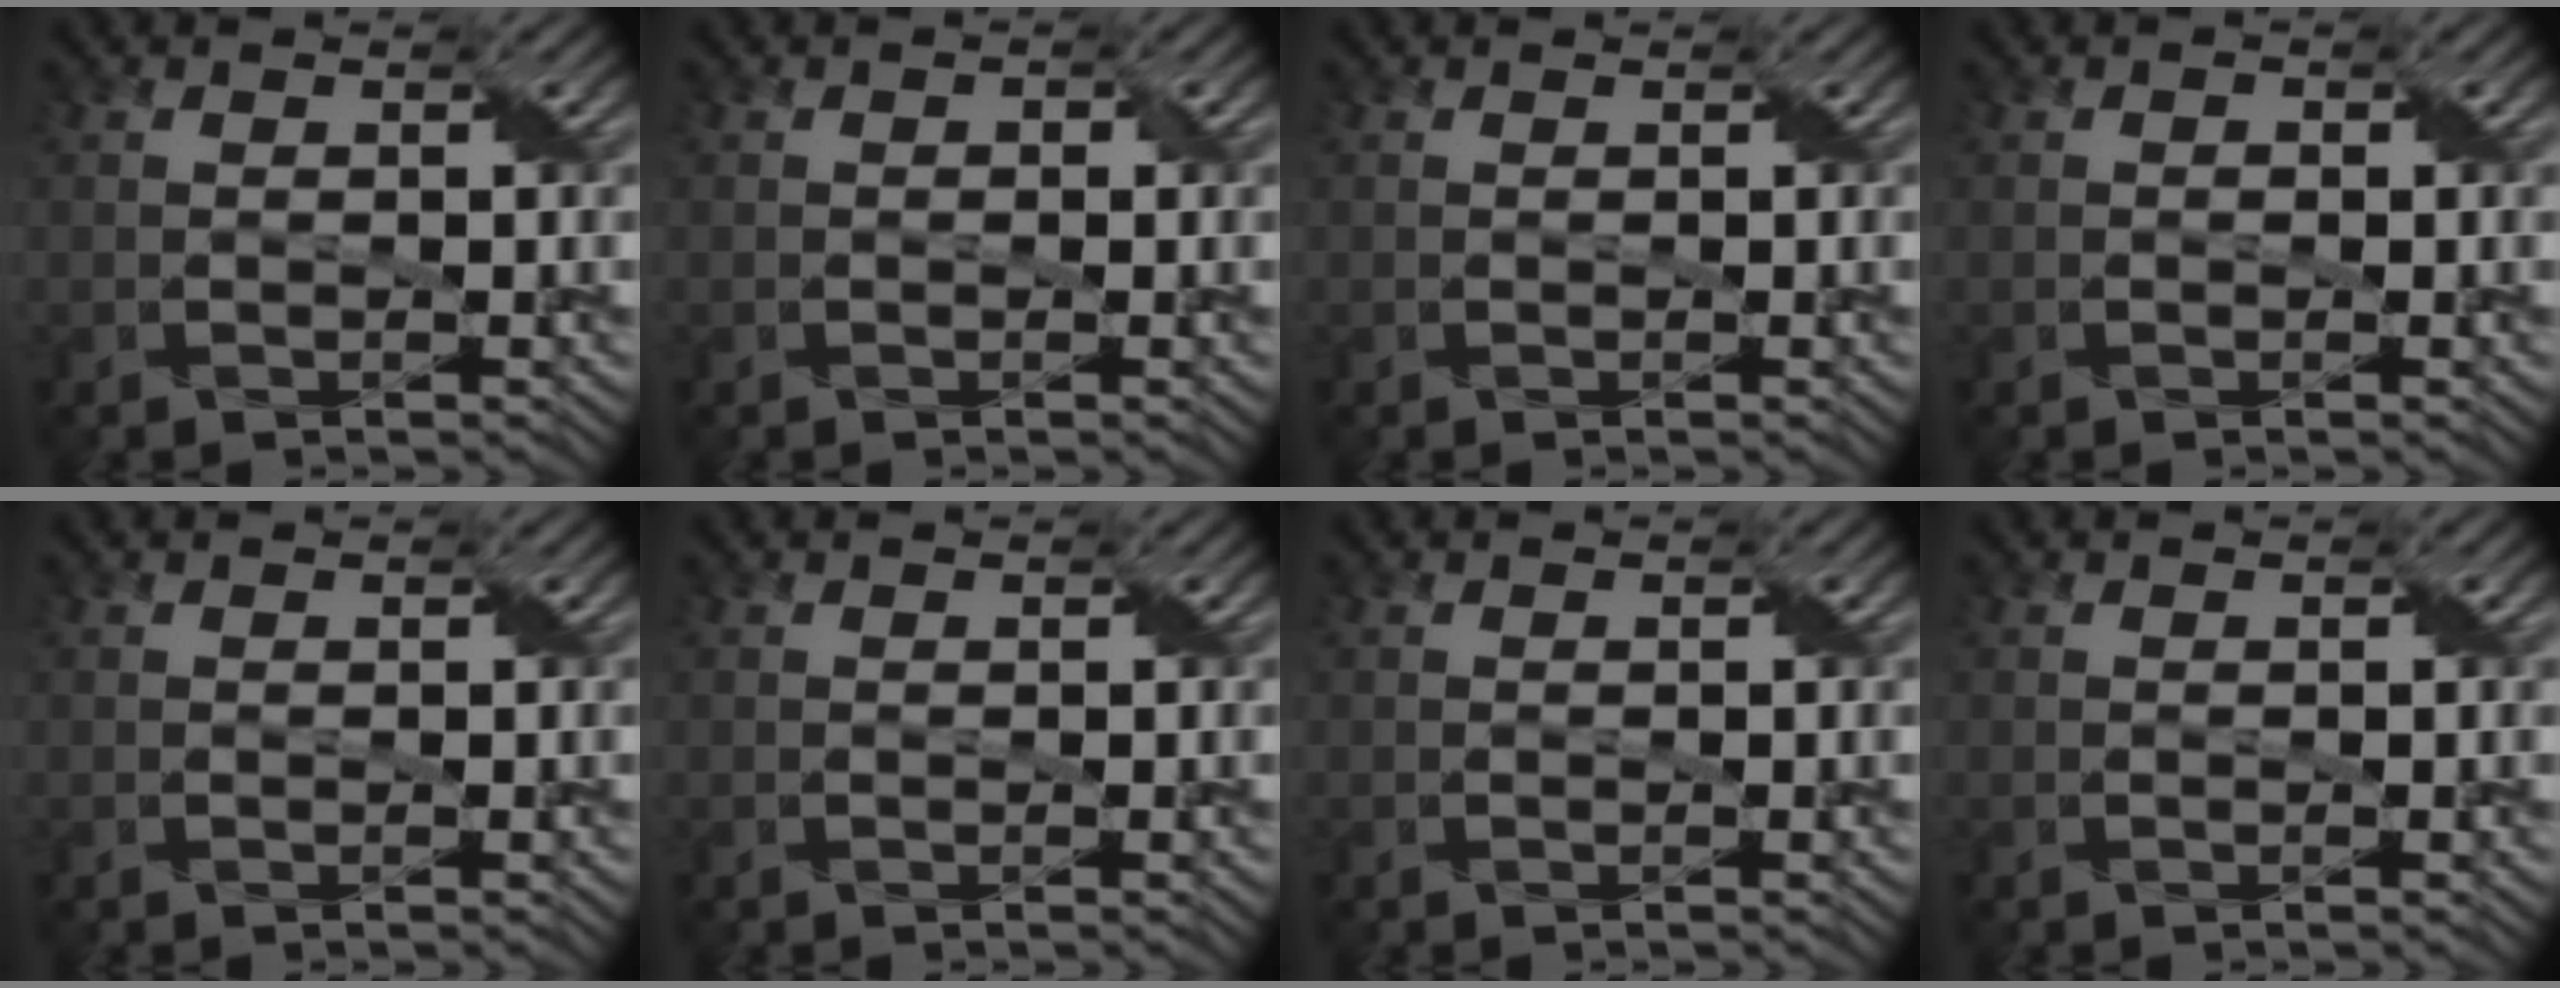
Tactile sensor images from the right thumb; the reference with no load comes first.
{"total": 1.0, "force": [0.1, 0.8, 0.6], "torque": [-0.004, -0.002, 0.005]}
{"total": 0.5, "force": [-0.4, 0.0, -0.4], "torque": [0.009, -0.003, -0.008]}
{"total": 0.7, "force": [-0.1, 0.6, 0.4], "torque": [-0.005, -0.001, -0.002]}
{"total": 0.0}
{"total": 0.0}
{"total": 0.0}
{"total": 0.0}